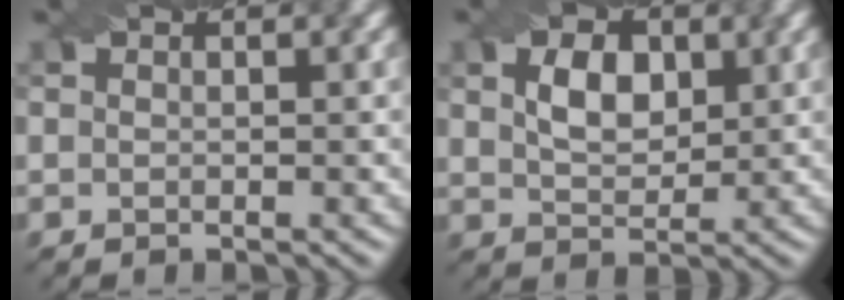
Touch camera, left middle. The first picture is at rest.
{"total": 3.8, "force": [1.2, 2.4, 2.7], "torque": [-0.054, 0.003, 0.023]}